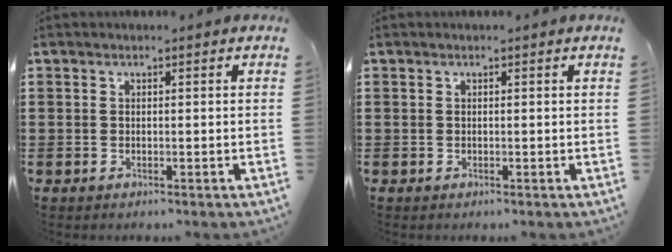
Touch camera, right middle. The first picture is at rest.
{"total": 0.0}